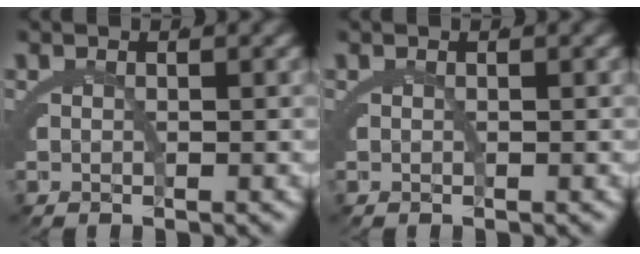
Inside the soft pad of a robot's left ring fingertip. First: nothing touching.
{"total": 0.0}